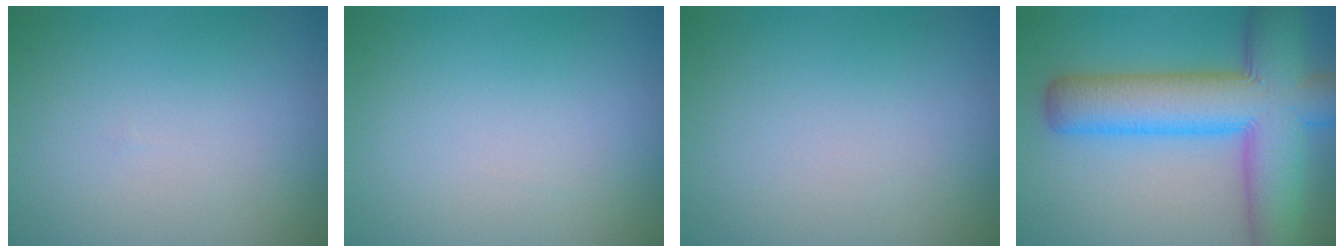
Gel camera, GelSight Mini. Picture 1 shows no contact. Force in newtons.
{"total": 0.0}
{"total": 0.0}
{"total": 11.0, "press": 11.0, "slide": 0.5}